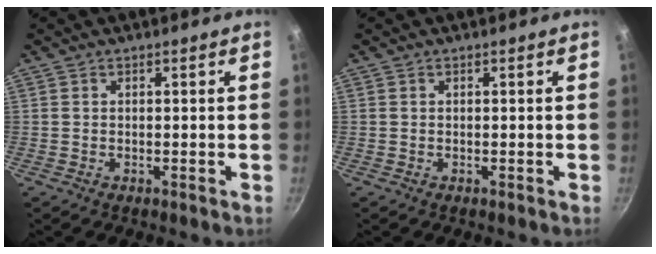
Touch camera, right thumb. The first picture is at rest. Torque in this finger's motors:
{"motor_torque": [-0.01, 0.00, -0.03, 0.03, 0.00]}